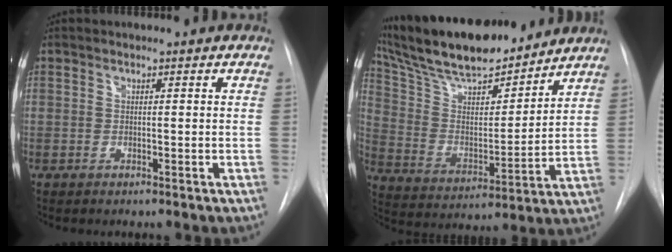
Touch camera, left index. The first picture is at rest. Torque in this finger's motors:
{"motor_torque": [0.82, -1.25, 0.89, 0.21]}